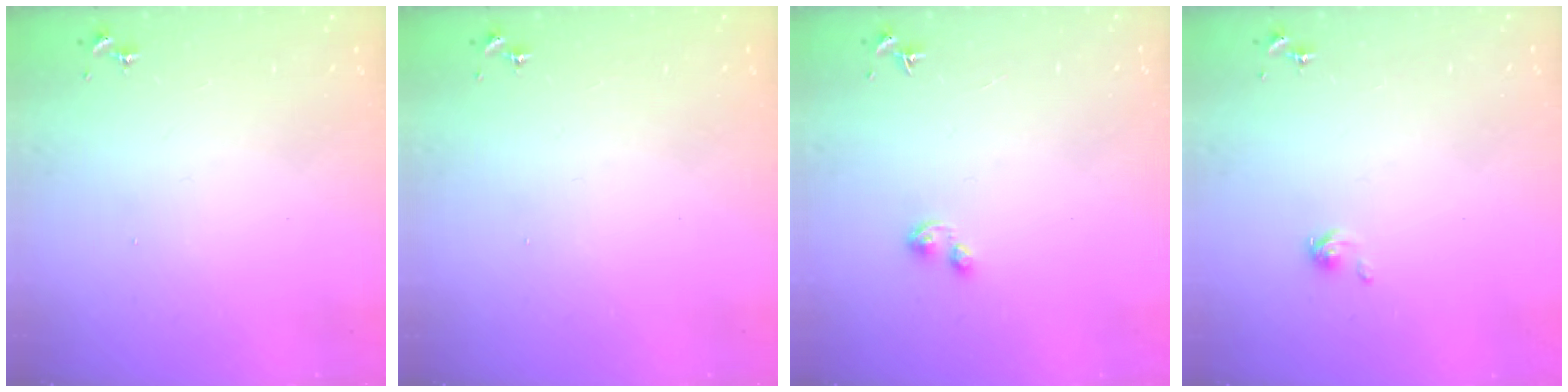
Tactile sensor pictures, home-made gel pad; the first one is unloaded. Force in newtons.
{"total": 0.0}
{"total": 2.8, "press": 2.7, "slide": 0.4}
{"total": 2.4, "press": 2.4, "slide": 0.3}